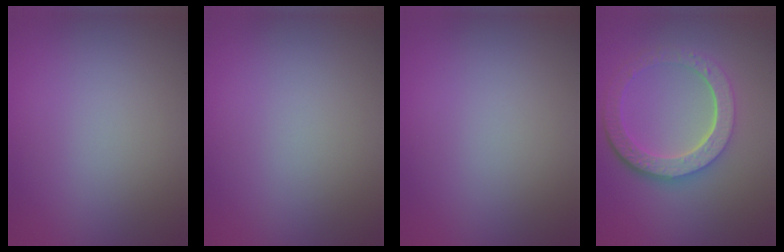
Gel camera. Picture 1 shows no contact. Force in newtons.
{"total": 0.0}
{"total": 0.0}
{"total": 6.2, "press": 4.6, "slide": 4.1}